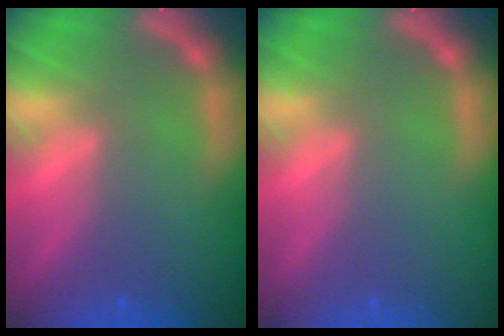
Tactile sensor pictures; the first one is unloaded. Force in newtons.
{"total": 0.0}